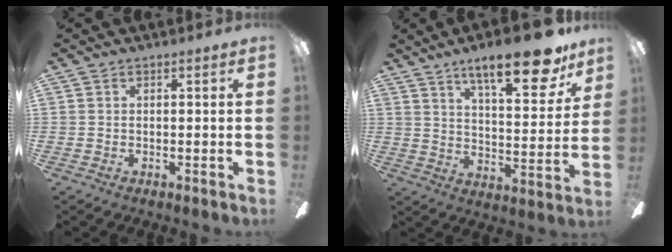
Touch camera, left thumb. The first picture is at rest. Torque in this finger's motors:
{"motor_torque": [2.46, 1.50, 1.56, -1.20, 0.11]}